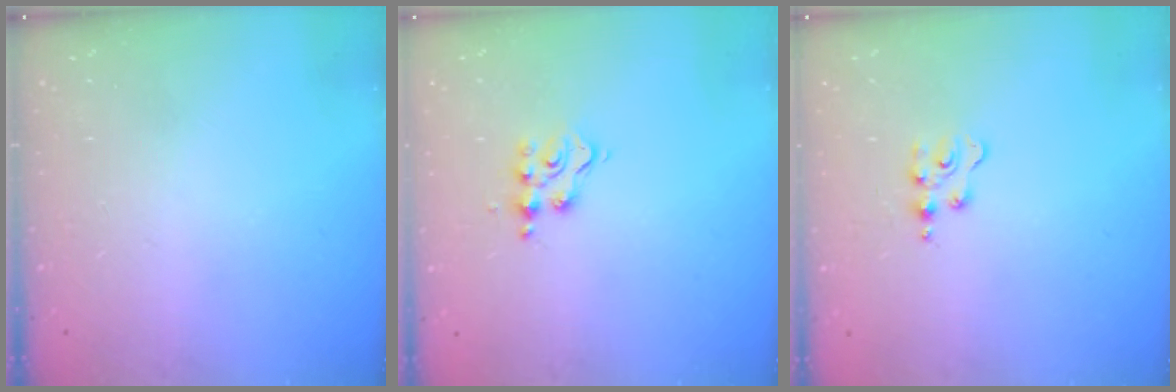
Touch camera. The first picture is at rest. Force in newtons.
{"total": 4.7, "press": 4.7, "slide": 0.5}
{"total": 2.3, "press": 2.3, "slide": 0.3}